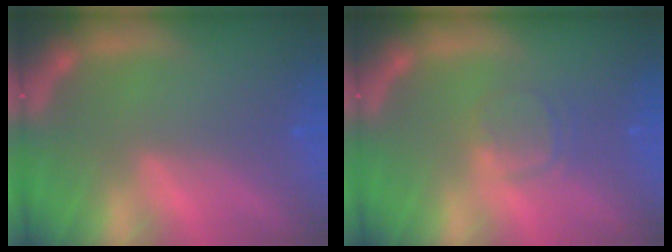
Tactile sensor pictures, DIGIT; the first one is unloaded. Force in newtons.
{"total": 2.4}